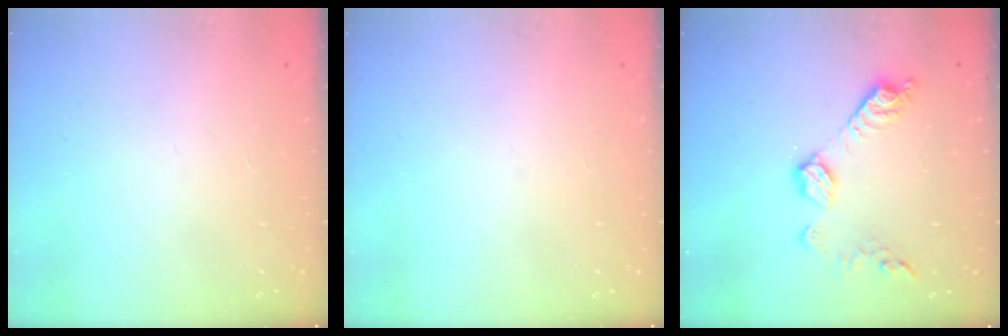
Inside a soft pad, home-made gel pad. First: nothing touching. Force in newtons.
{"total": 0.0}
{"total": 10.5, "press": 10.5, "slide": 0.5}